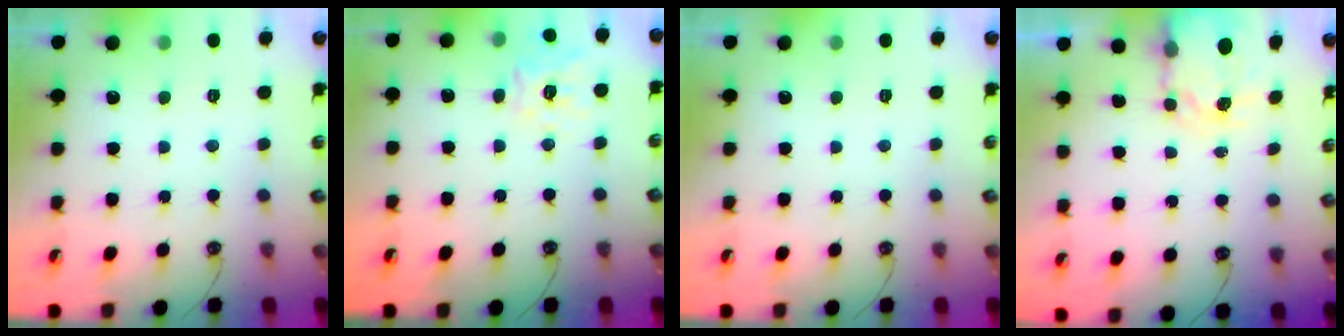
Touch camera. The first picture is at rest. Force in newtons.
{"total": 12.7, "press": 12.6, "slide": 1.5}
{"total": 0.0}
{"total": 4.0, "press": 4.0, "slide": 0.2}